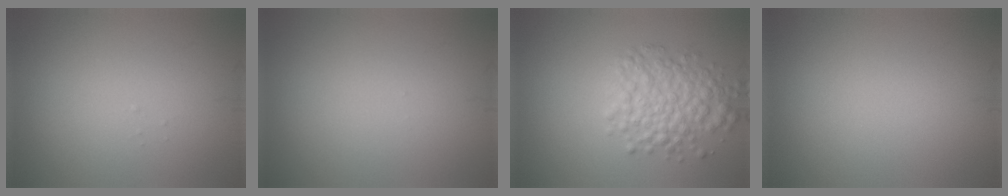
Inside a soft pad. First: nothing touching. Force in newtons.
{"total": 0.0}
{"total": 4.8, "press": 4.8, "slide": 0.2}
{"total": 0.0}